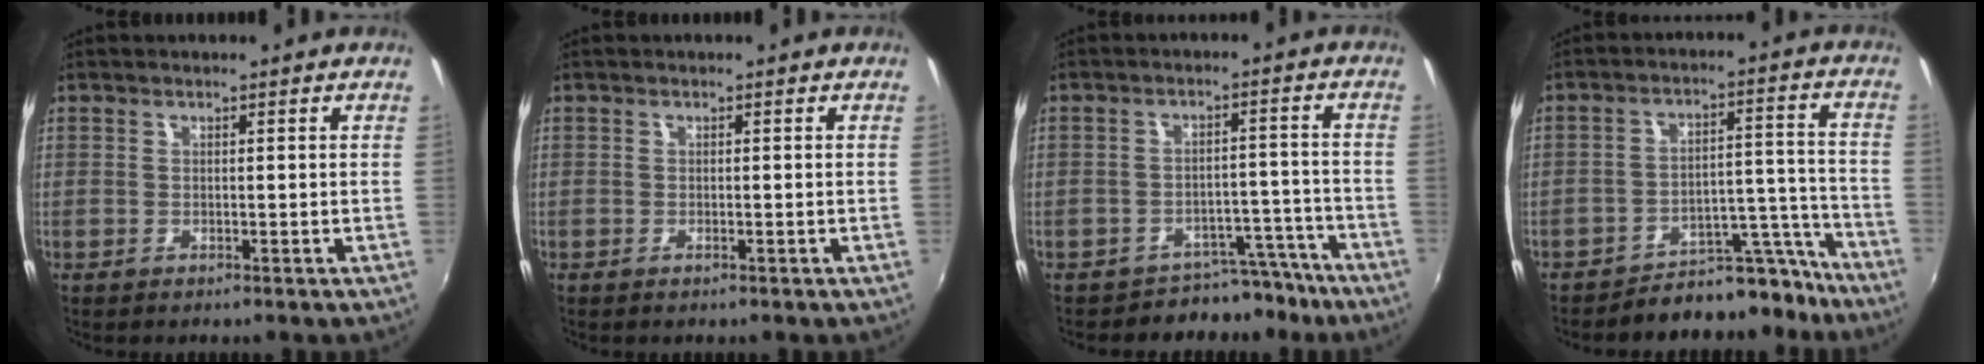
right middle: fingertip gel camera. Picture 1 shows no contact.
{"total": 0.0}
{"total": 7.3, "force": [-6.3, 3.6, 0.6], "torque": [0.000, 0.033, -0.081]}
{"total": 10.8, "force": [-10.0, 3.8, 1.7], "torque": [-0.005, 0.052, -0.135]}